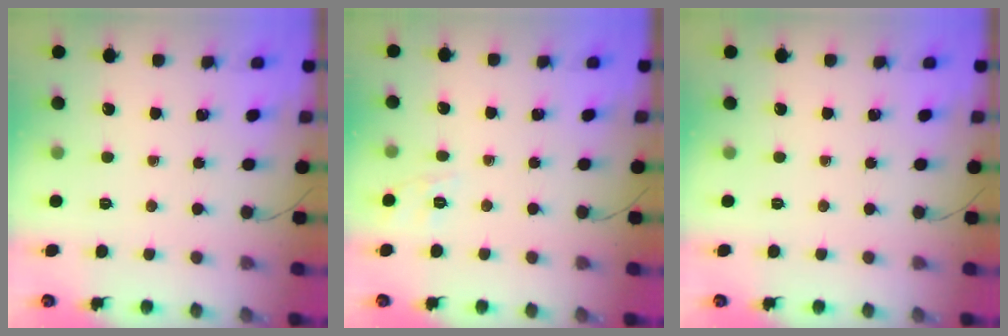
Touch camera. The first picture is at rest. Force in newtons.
{"total": 1.7, "press": 0.4, "slide": 1.6}
{"total": 0.0}